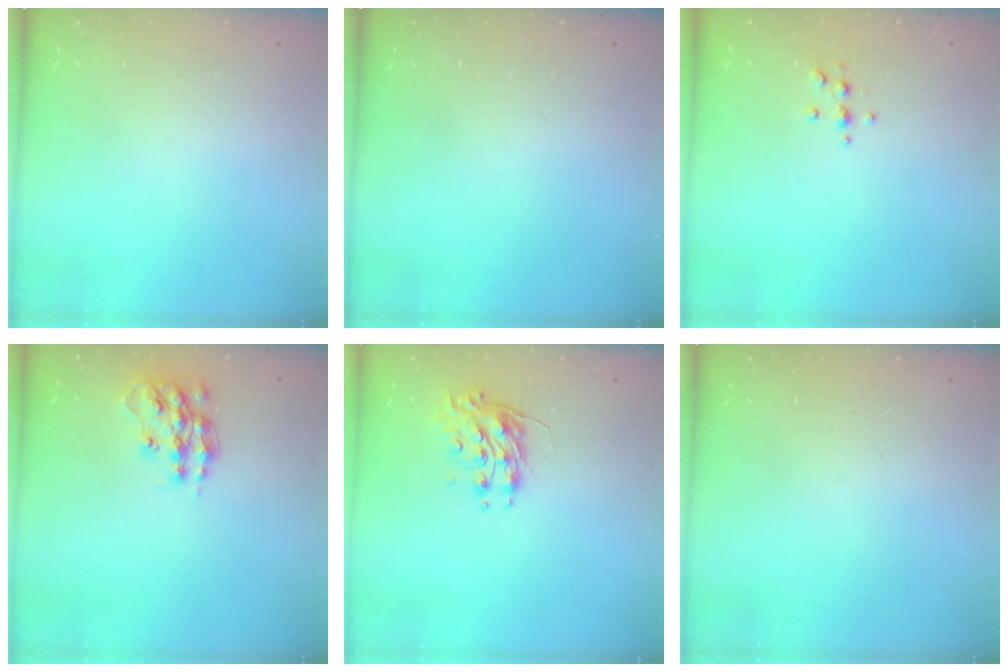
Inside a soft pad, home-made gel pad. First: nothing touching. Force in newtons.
{"total": 0.0}
{"total": 5.4, "press": 5.1, "slide": 1.7}
{"total": 13.4, "press": 13.4, "slide": 0.9}
{"total": 8.7, "press": 8.7, "slide": 0.3}
{"total": 0.0}